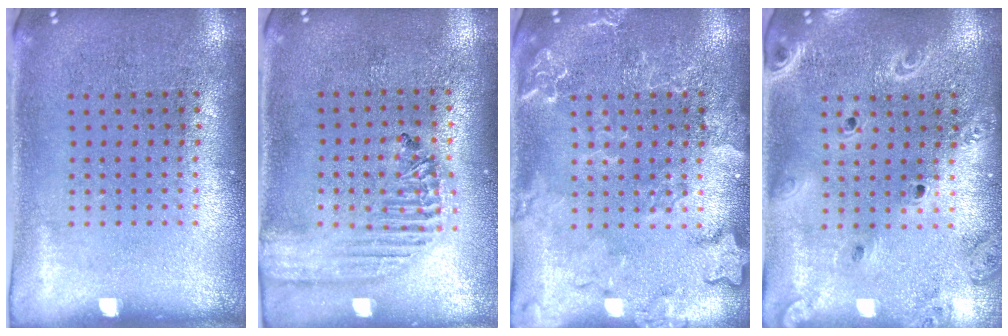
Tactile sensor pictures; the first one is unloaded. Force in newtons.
{"total": 1.8, "press": 1.7, "slide": 0.7}
{"total": 3.2, "press": 3.2, "slide": 0.5}
{"total": 2.2, "press": 2.0, "slide": 0.9}